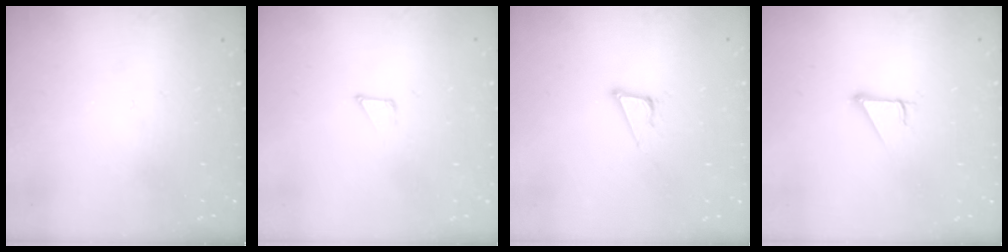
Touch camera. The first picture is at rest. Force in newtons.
{"total": 1.6, "press": 1.6, "slide": 0.1}
{"total": 7.0, "press": 6.4, "slide": 2.8}
{"total": 2.9, "press": 2.9, "slide": 0.1}